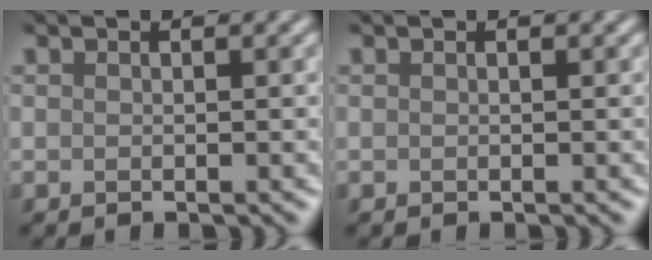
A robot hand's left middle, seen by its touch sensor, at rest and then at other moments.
{"total": 0.0}